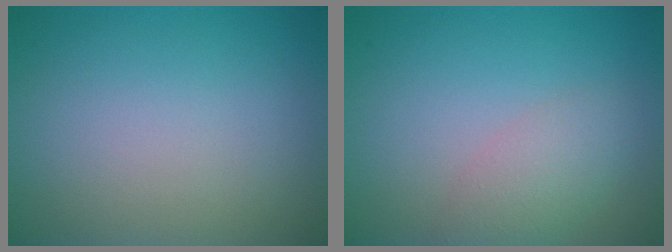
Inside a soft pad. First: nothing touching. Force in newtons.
{"total": 2.8, "press": 2.8, "slide": 0.1}